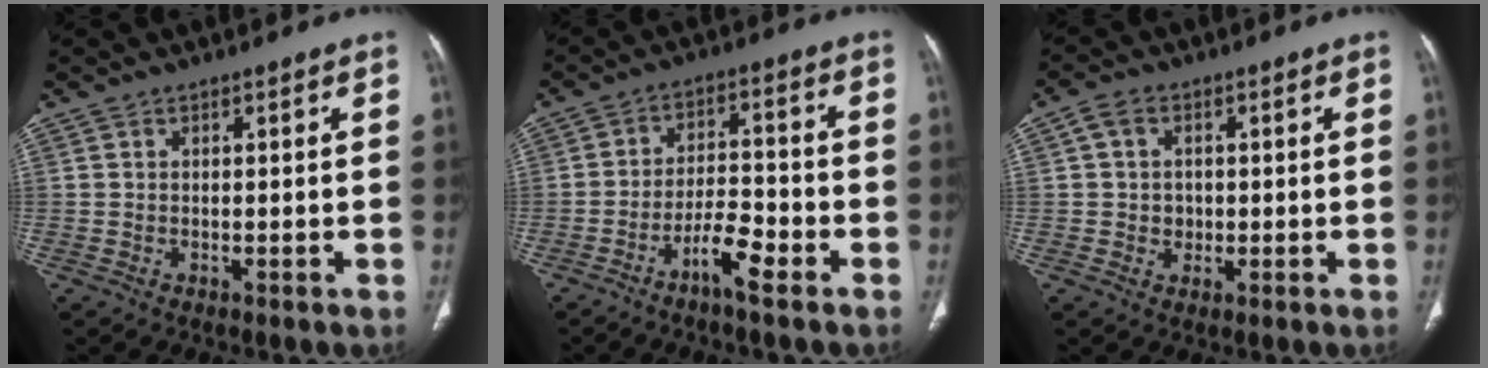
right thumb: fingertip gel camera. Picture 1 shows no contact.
{"total": 7.0, "force": [-4.4, 1.7, 5.2], "torque": [-0.093, 0.034, -0.077]}
{"total": 4.6, "force": [0.4, 3.8, 2.5], "torque": [-0.029, 0.002, 0.005]}